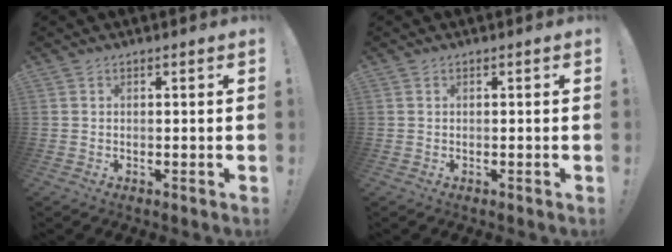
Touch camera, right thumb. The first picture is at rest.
{"total": 0.0}